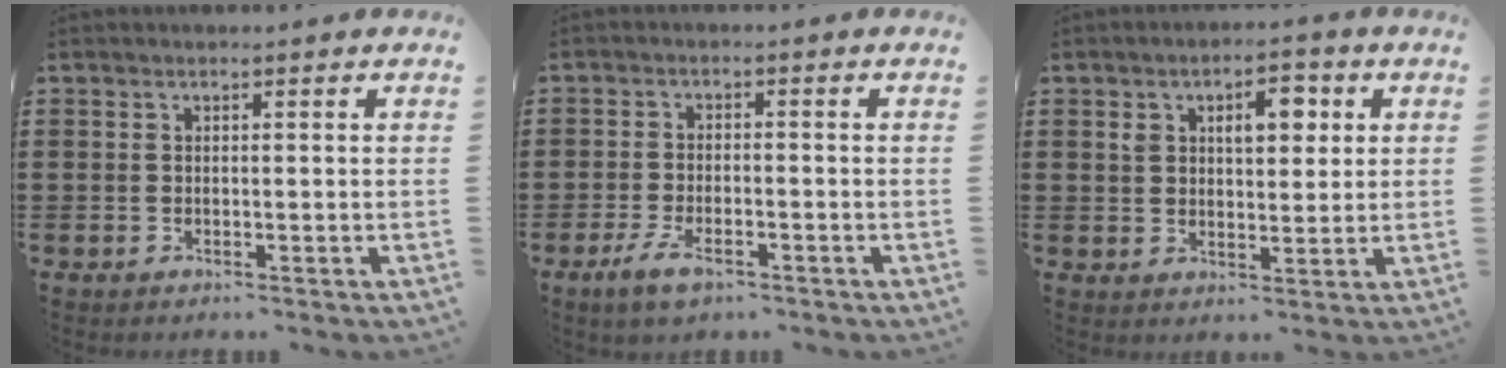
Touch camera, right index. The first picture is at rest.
{"total": 3.5, "force": [-2.1, 1.4, 2.4], "torque": [-0.054, 0.001, -0.042]}
{"total": 5.7, "force": [2.0, 2.9, 4.5], "torque": [-0.065, 0.000, 0.026]}